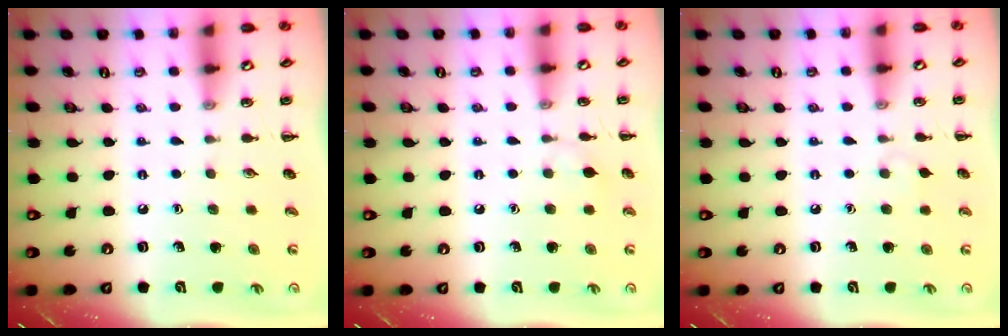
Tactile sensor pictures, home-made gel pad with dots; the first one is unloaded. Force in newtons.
{"total": 4.3, "press": 3.9, "slide": 1.6}
{"total": 2.8, "press": 2.5, "slide": 1.1}